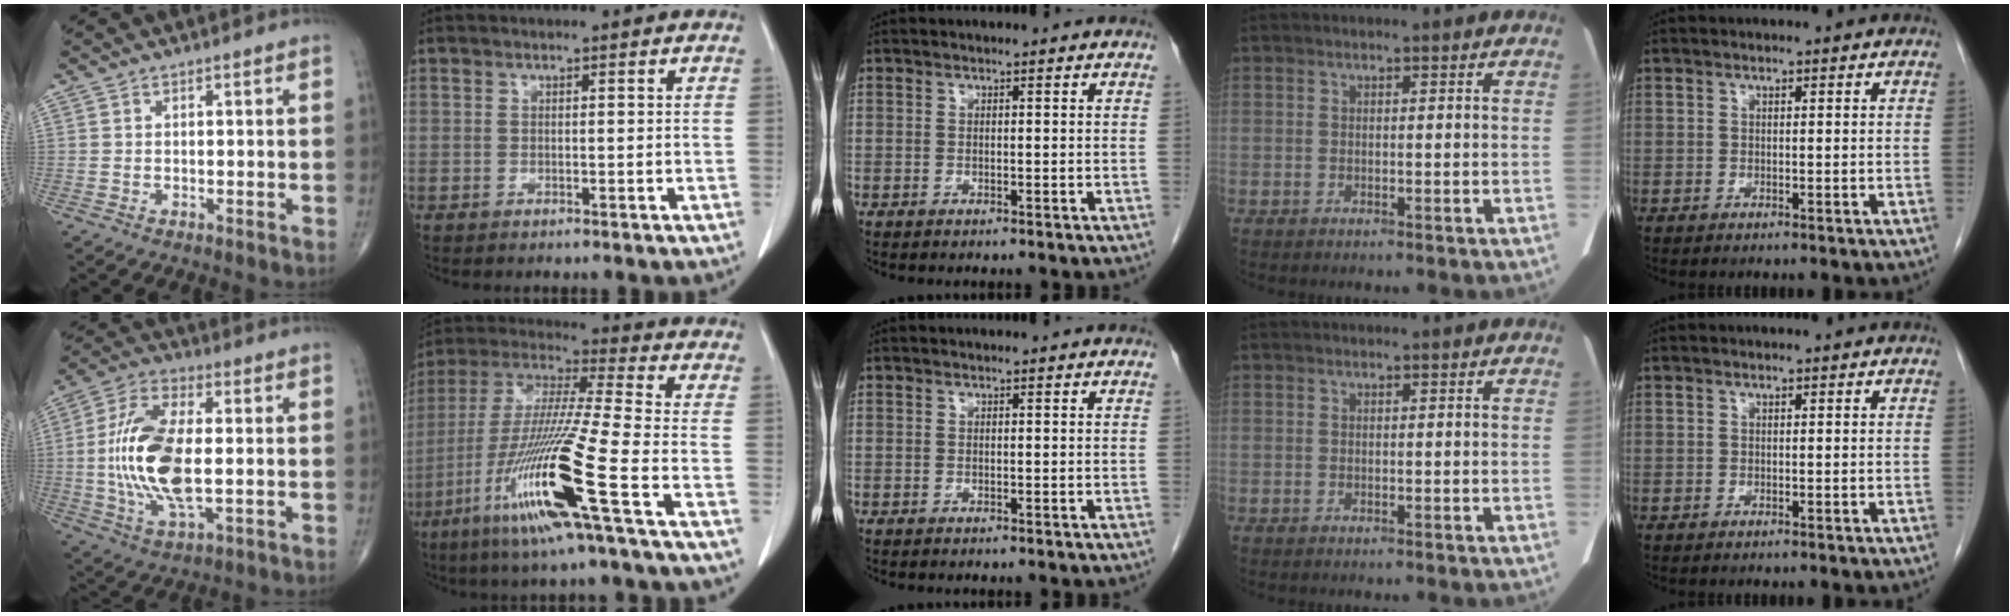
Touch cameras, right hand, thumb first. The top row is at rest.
{"thumb": {"total": 17.0, "force": [-0.6, 7.3, 15.3], "torque": [-0.313, 0.004, -0.009]}, "index": {"total": 18.3, "force": [-7.7, -1.2, 16.5], "torque": [-0.352, -0.037, -0.155]}}